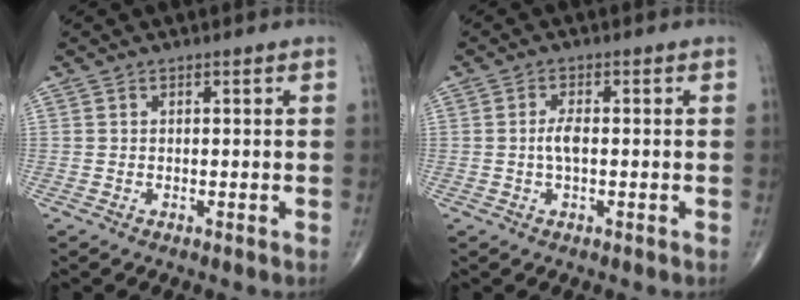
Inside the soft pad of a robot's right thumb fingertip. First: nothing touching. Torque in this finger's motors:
{"motor_torque": [0.89, 0.45, 0.46, -0.18, 0.10]}